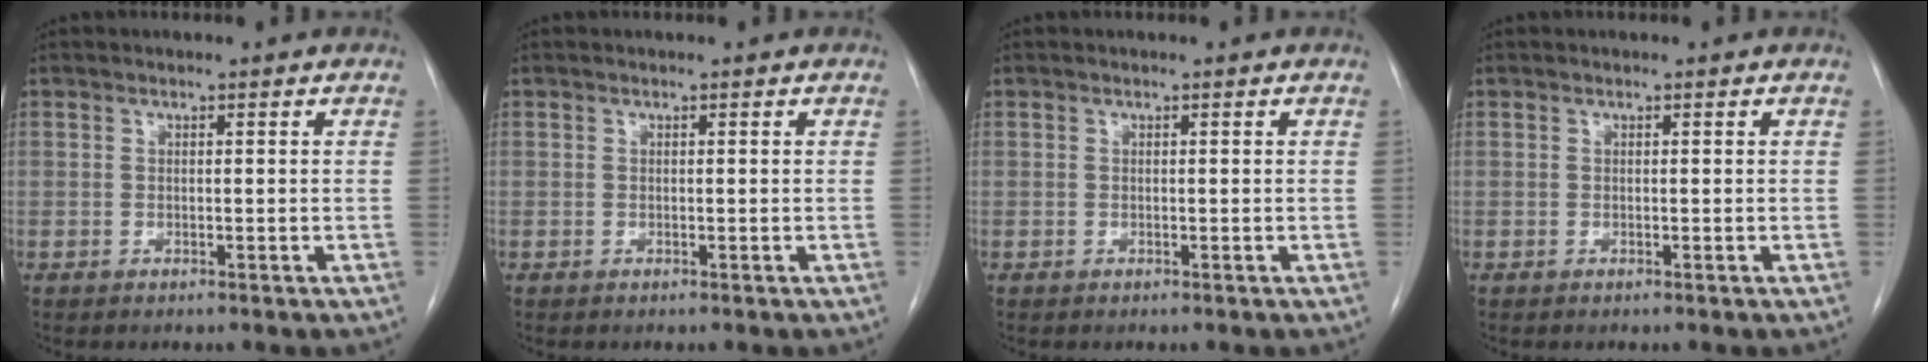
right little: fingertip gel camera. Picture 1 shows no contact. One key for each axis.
{"total": 0.0}
{"total": 0.0}
{"total": 0.0}